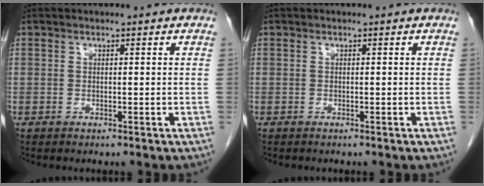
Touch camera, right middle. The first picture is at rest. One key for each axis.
{"total": 0.0}